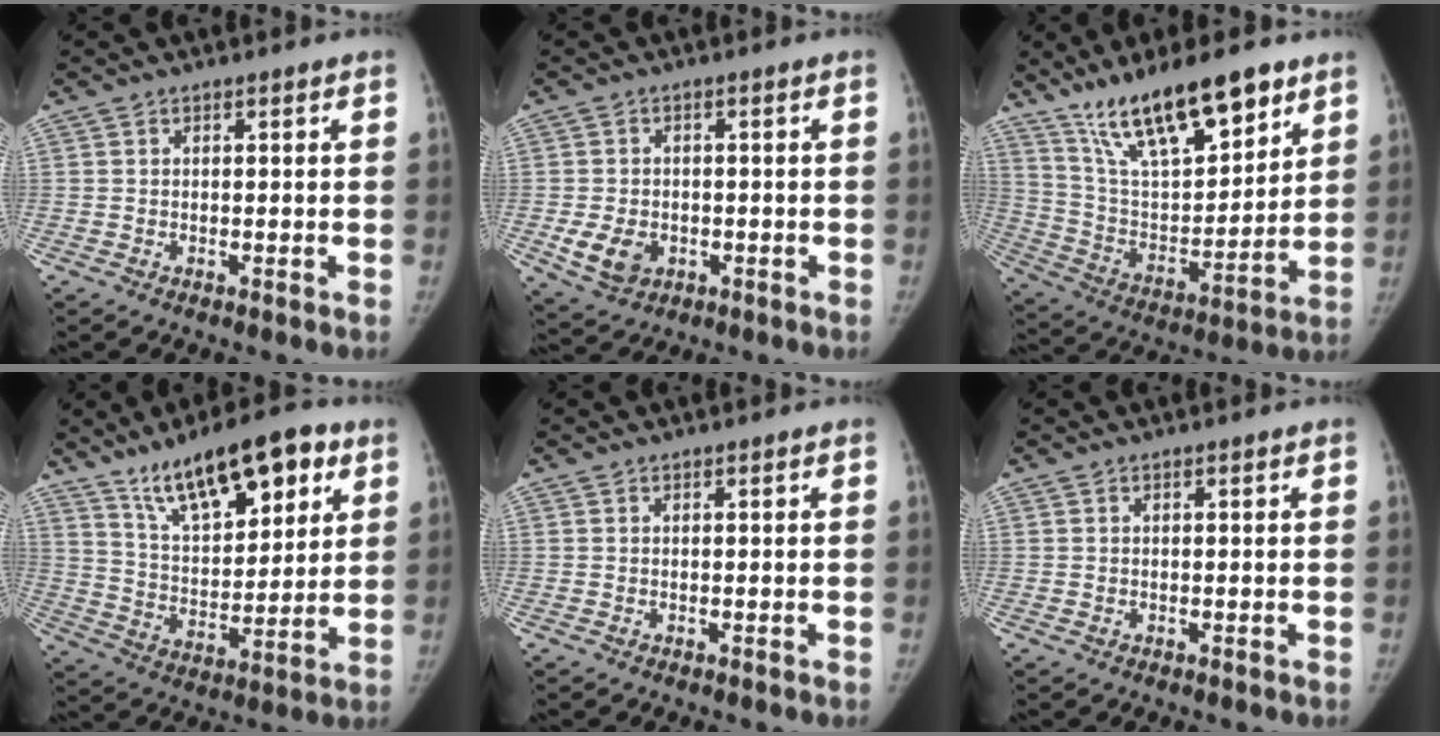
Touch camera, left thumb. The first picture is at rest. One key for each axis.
{"total": 6.5, "fx": -1.9, "fy": 5.0, "fz": 3.7, "tx": -0.059, "ty": 0.001, "tz": -0.024}
{"total": 21.4, "fx": 14.4, "fy": 7.1, "fz": 14.1, "tx": -0.208, "ty": -0.057, "tz": 0.263}
{"total": 18.7, "fx": 11.0, "fy": 7.5, "fz": 13.1, "tx": -0.172, "ty": -0.040, "tz": 0.190}
{"total": 0.0}
{"total": 0.0}